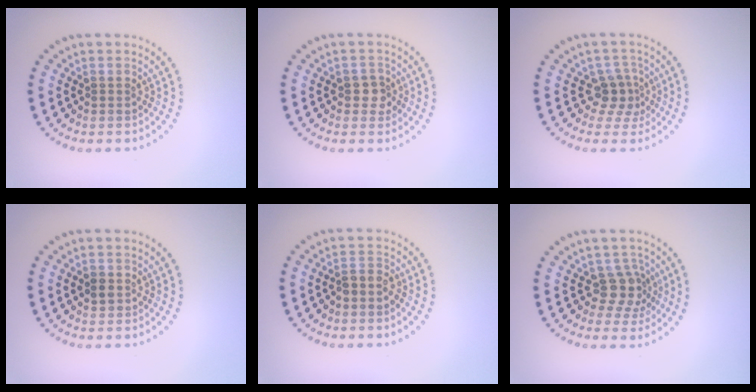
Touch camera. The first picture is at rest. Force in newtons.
{"total": 1.7, "press": 1.7, "slide": 0.4}
{"total": 2.5, "press": 1.8, "slide": 1.8}
{"total": 1.2, "press": 1.1, "slide": 0.3}
{"total": 1.5, "press": 1.2, "slide": 0.9}
{"total": 2.7, "press": 2.1, "slide": 1.7}